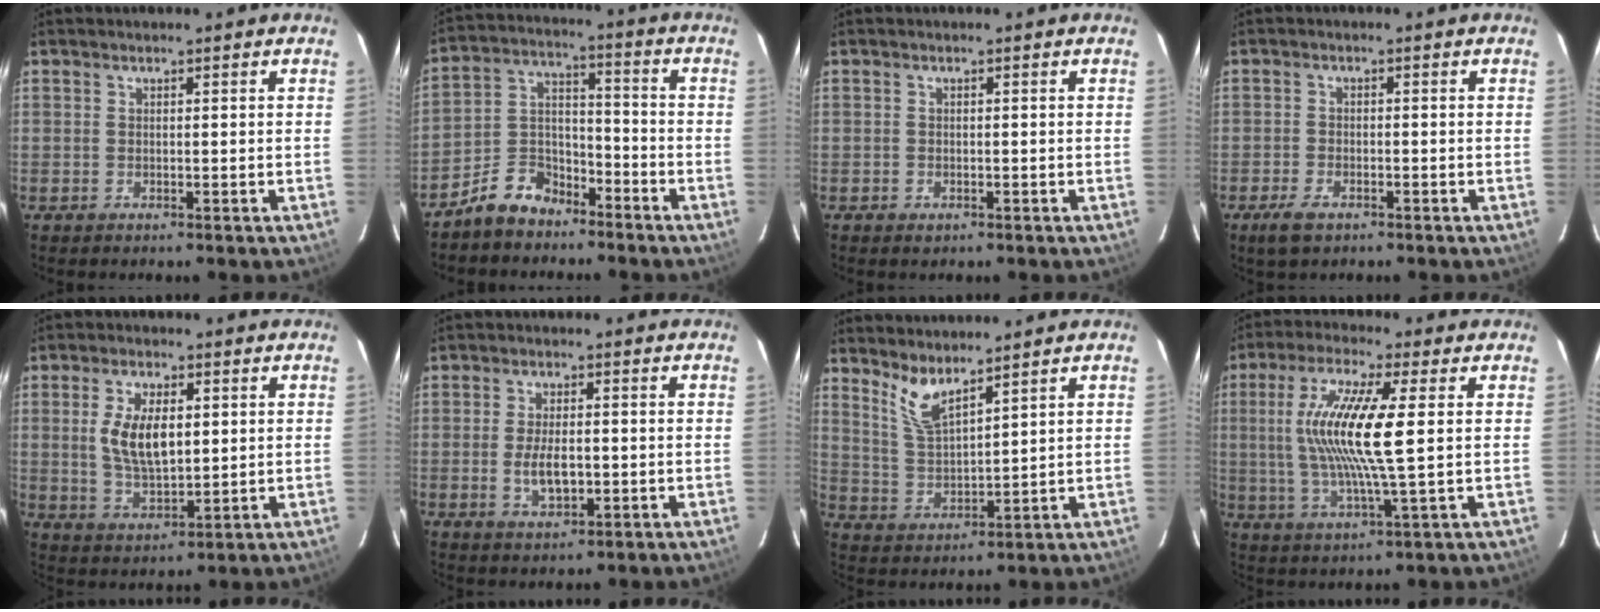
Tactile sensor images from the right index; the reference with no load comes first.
{"total": 9.4, "force": [-7.0, 5.1, 3.6], "torque": [-0.083, 0.038, -0.126]}
{"total": 1.1, "force": [-0.7, 0.8, 0.3], "torque": [-0.005, -0.002, -0.009]}
{"total": 4.2, "force": [-2.8, 2.0, 2.4], "torque": [-0.063, -0.007, -0.052]}
{"total": 9.4, "force": [1.5, 4.4, 8.2], "torque": [-0.160, 0.000, 0.034]}
{"total": 5.8, "force": [-1.0, 2.8, 5.0], "torque": [-0.100, -0.006, -0.012]}
{"total": 6.6, "force": [5.2, 1.4, 3.7], "torque": [-0.077, -0.009, 0.113]}
{"total": 14.6, "force": [1.7, 1.6, 14.4], "torque": [-0.278, -0.001, 0.032]}